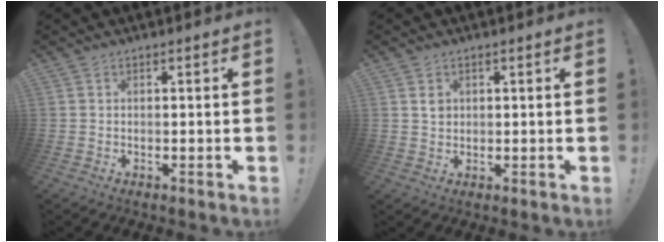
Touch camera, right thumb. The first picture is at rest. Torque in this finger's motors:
{"motor_torque": [0.01, -0.01, 0.15, 0.13, 0.00]}